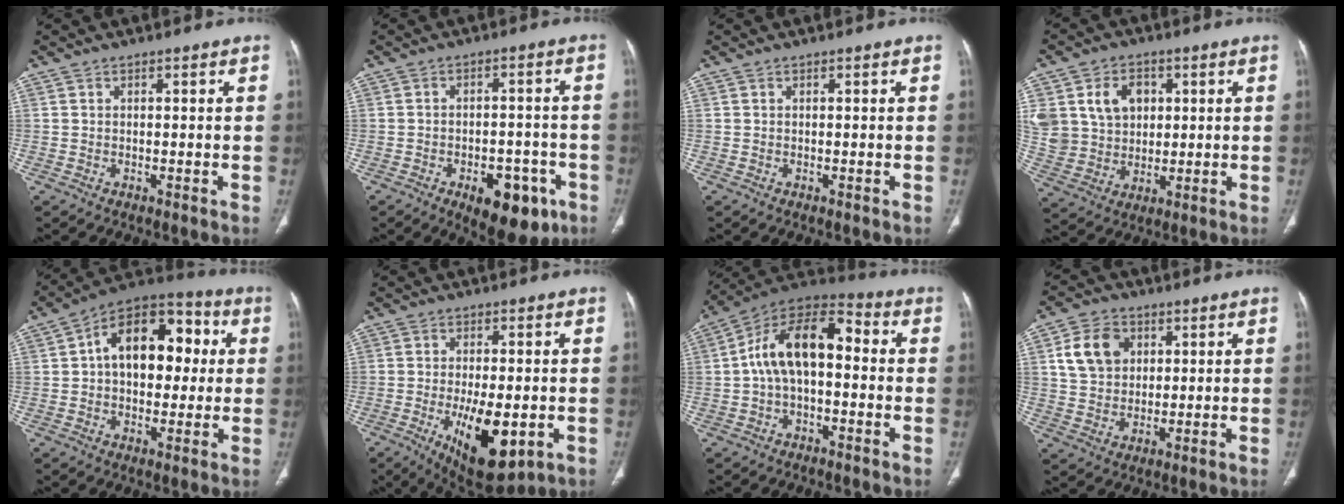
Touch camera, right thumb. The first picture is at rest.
{"total": 11.7, "force": [-5.7, 6.2, 8.2], "torque": [-0.078, 0.025, -0.067]}
{"total": 0.0}
{"total": 14.7, "force": [4.1, 11.9, 7.6], "torque": [-0.133, 0.005, 0.092]}
{"total": 17.7, "force": [2.6, 11.3, 13.4], "torque": [-0.159, 0.034, 0.032]}
{"total": 13.7, "force": [-4.0, 5.9, 11.8], "torque": [-0.175, -0.014, -0.045]}
{"total": 14.9, "force": [0.2, 8.2, 12.4], "torque": [-0.197, 0.049, -0.010]}
{"total": 9.4, "force": [3.0, 7.2, 5.2], "torque": [-0.074, -0.003, 0.058]}